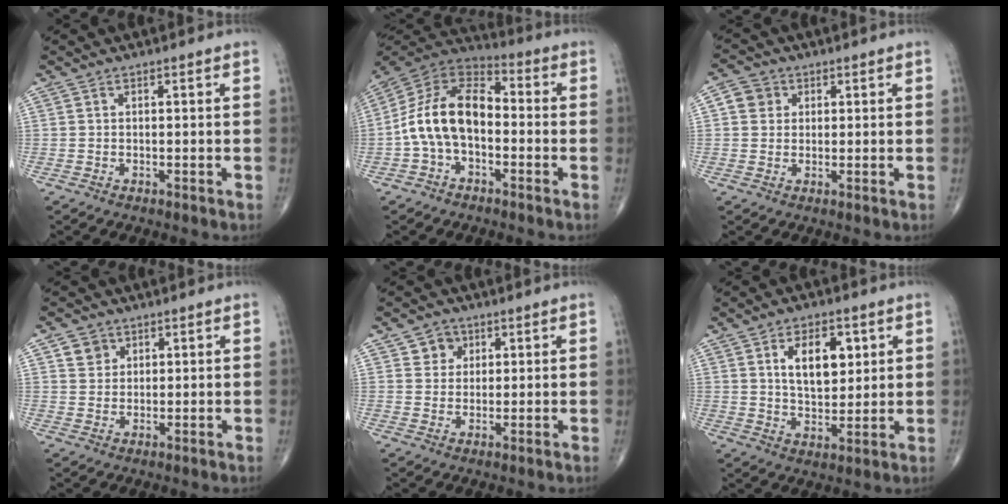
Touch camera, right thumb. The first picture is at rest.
{"total": 14.1, "force": [-2.4, 8.6, 10.9], "torque": [-0.194, 0.045, -0.055]}
{"total": 4.1, "force": [1.0, 3.8, 1.1], "torque": [-0.001, 0.004, 0.011]}
{"total": 3.6, "force": [1.7, 3.0, 0.8], "torque": [0.004, -0.009, 0.028]}
{"total": 4.0, "force": [1.8, 3.5, 0.8], "torque": [0.010, -0.005, 0.025]}
{"total": 10.1, "force": [3.4, 5.7, 7.6], "torque": [-0.091, -0.018, 0.061]}